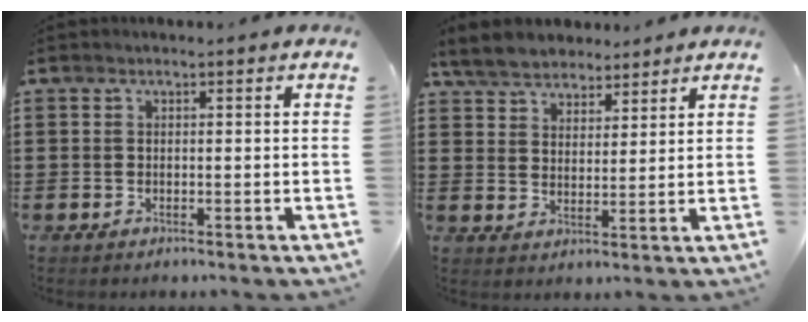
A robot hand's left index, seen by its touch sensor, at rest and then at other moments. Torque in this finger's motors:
{"motor_torque": [0.48, 0.49, 0.64, 0.16]}